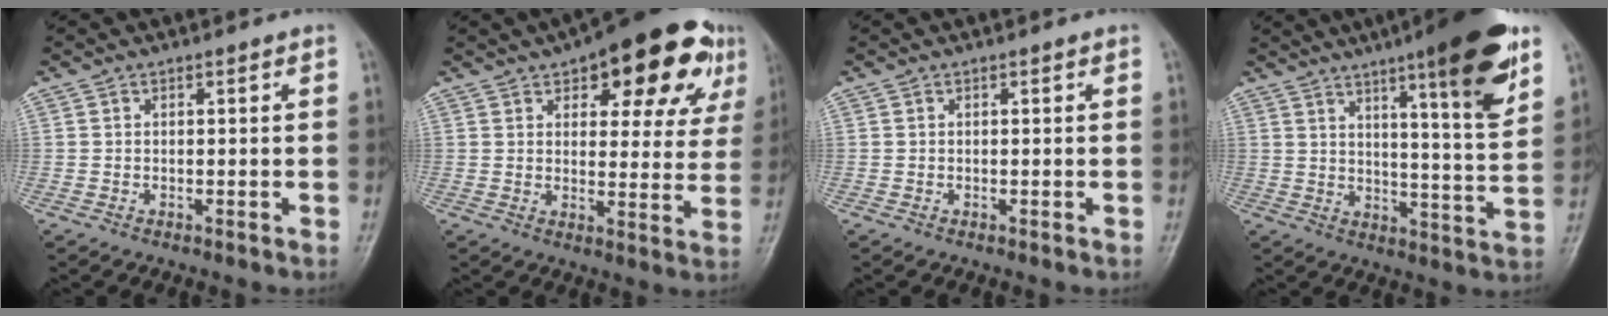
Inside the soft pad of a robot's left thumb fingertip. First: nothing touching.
{"total": 19.0, "force": [10.0, 8.4, 13.8], "torque": [-0.135, -0.012, 0.131]}
{"total": 0.0}
{"total": 17.5, "force": [9.8, 2.5, 14.3], "torque": [-0.184, -0.048, 0.141]}